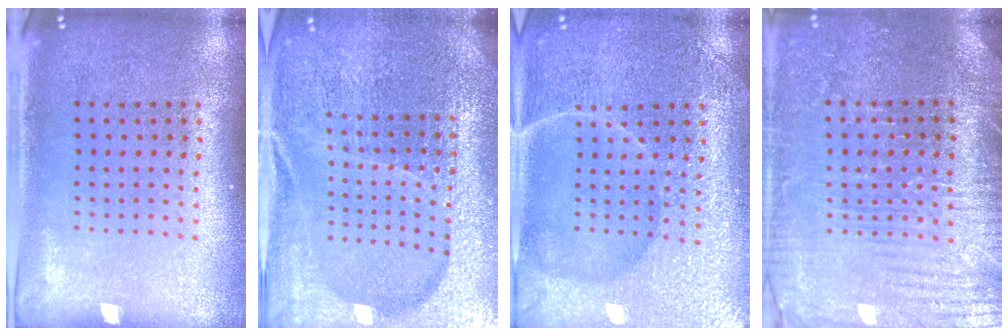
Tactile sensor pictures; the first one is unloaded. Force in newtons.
{"total": 5.6, "press": 5.0, "slide": 2.5}
{"total": 4.3, "press": 4.2, "slide": 0.5}
{"total": 3.9, "press": 3.7, "slide": 1.2}